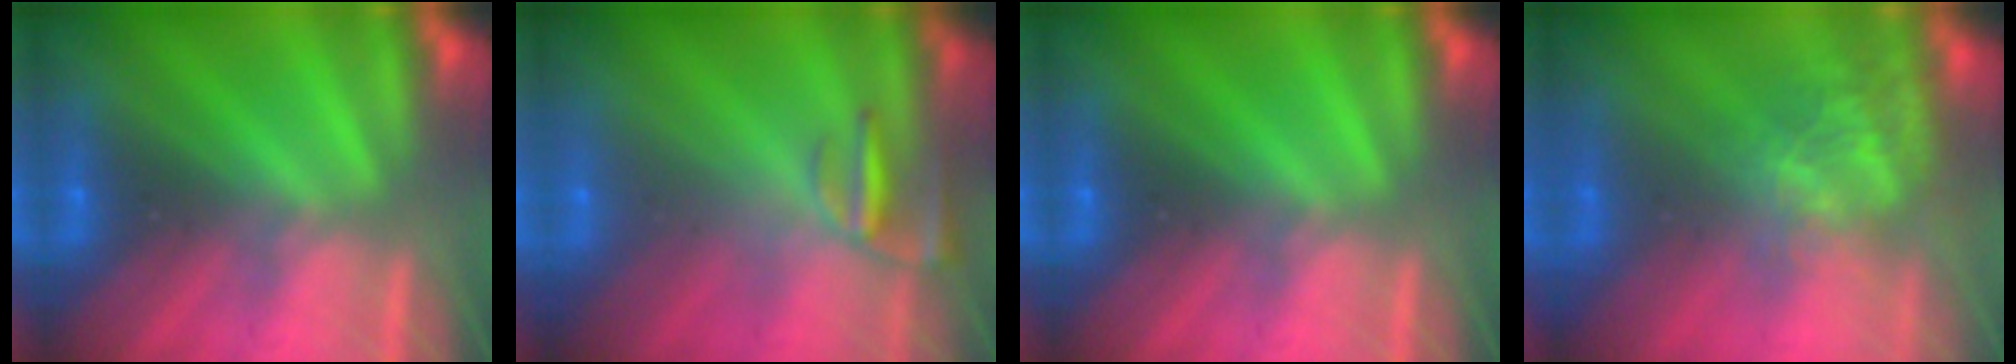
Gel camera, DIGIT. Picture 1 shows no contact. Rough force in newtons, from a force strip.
{"total": 2.4}
{"total": 0.0}
{"total": 4.8}